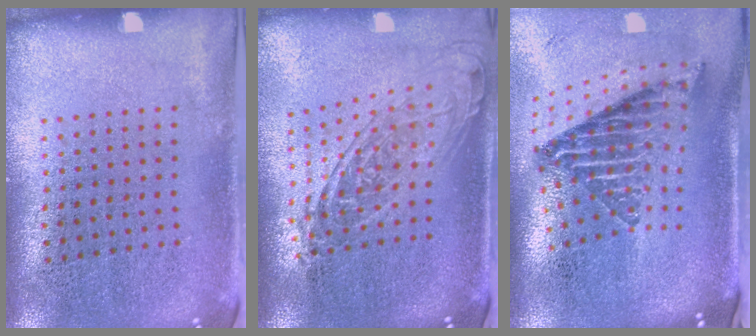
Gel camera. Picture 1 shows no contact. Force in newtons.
{"total": 1.7, "press": 1.3, "slide": 1.1}
{"total": 2.6, "press": 1.6, "slide": 2.0}